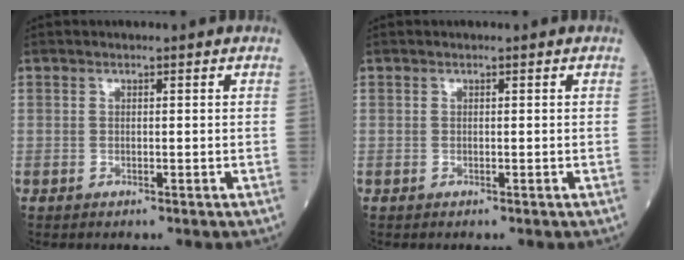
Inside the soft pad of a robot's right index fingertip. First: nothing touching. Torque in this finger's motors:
{"motor_torque": [0.01, 0.00, 0.00, 0.00]}